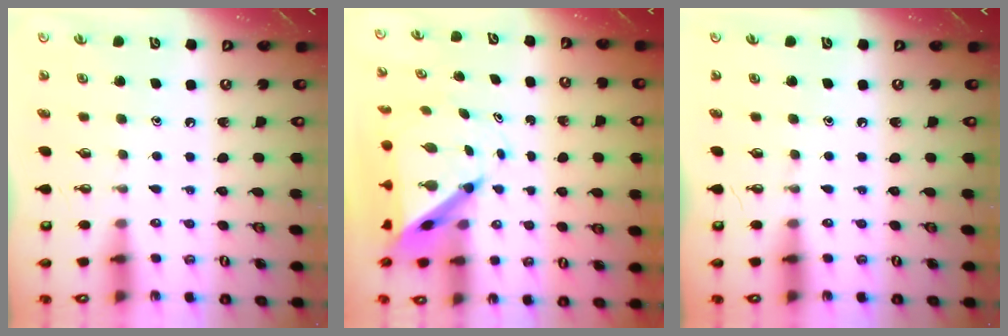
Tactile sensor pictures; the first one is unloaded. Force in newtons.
{"total": 8.1, "press": 8.1, "slide": 0.6}
{"total": 0.0}